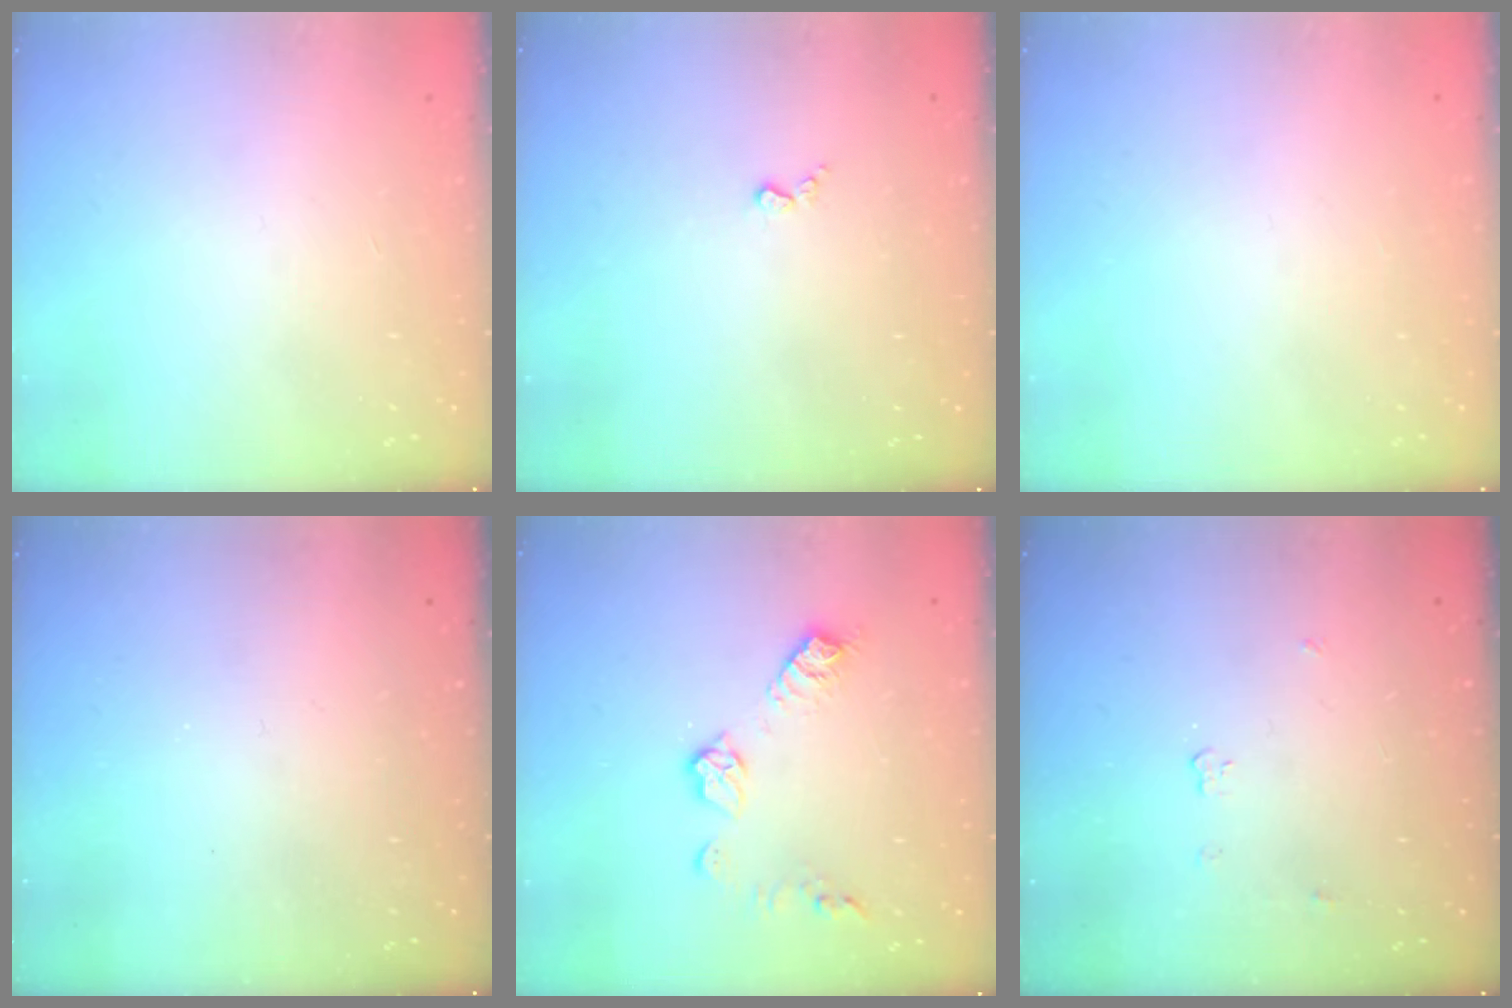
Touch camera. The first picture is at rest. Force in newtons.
{"total": 3.0, "press": 2.9, "slide": 0.5}
{"total": 0.0}
{"total": 0.0}
{"total": 9.4, "press": 9.4, "slide": 0.2}
{"total": 4.1, "press": 4.1, "slide": 0.3}